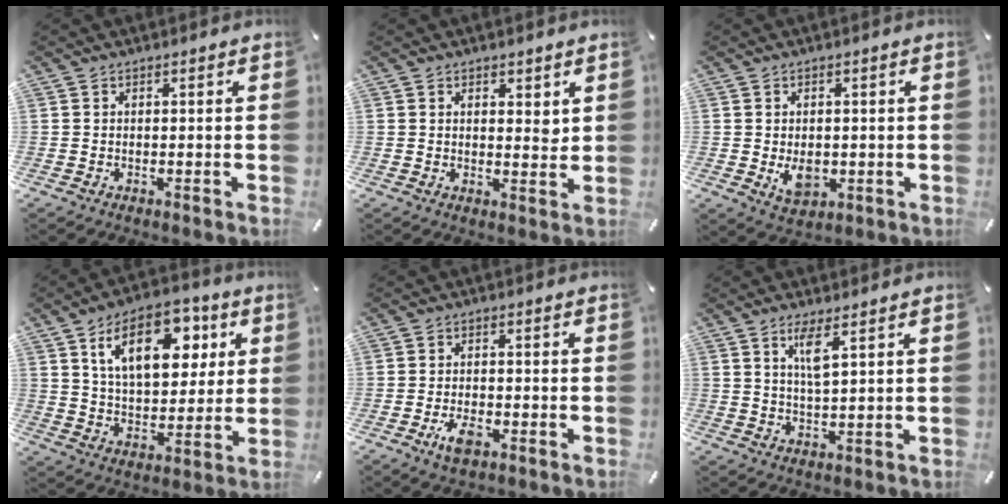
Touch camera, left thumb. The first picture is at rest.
{"total": 3.1, "force": [1.9, 1.9, 1.5], "torque": [-0.007, -0.012, 0.030]}
{"total": 5.1, "force": [-0.6, 3.6, 3.6], "torque": [-0.059, -0.012, -0.015]}
{"total": 17.5, "force": [7.7, 10.0, 12.2], "torque": [-0.189, -0.011, 0.130]}
{"total": 4.6, "force": [-2.2, 2.2, 3.4], "torque": [-0.073, 0.004, -0.042]}
{"total": 5.2, "force": [2.7, 0.9, 4.4], "torque": [-0.087, -0.002, 0.043]}